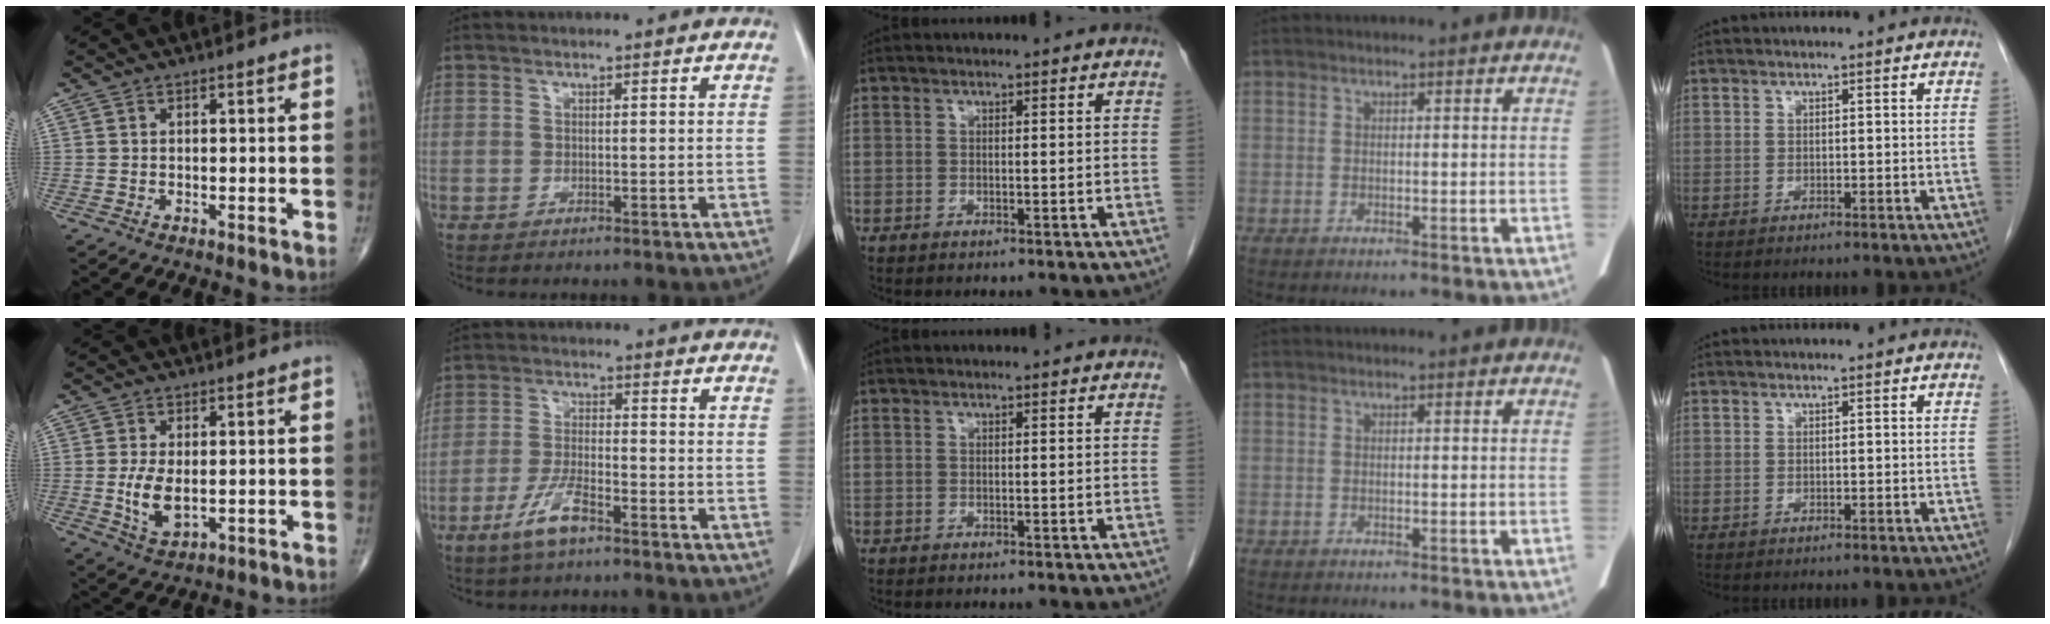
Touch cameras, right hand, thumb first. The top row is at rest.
{"thumb": {"total": 6.1, "force": [-0.4, 3.2, 5.1], "torque": [-0.101, -0.015, 0.001]}, "index": {"total": 6.1, "force": [-4.0, 1.3, 4.5], "torque": [-0.094, -0.004, -0.075]}}